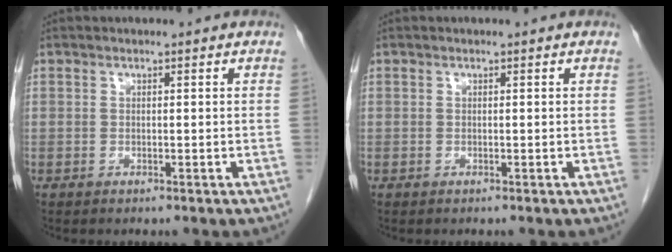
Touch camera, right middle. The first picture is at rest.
{"total": 0.0}